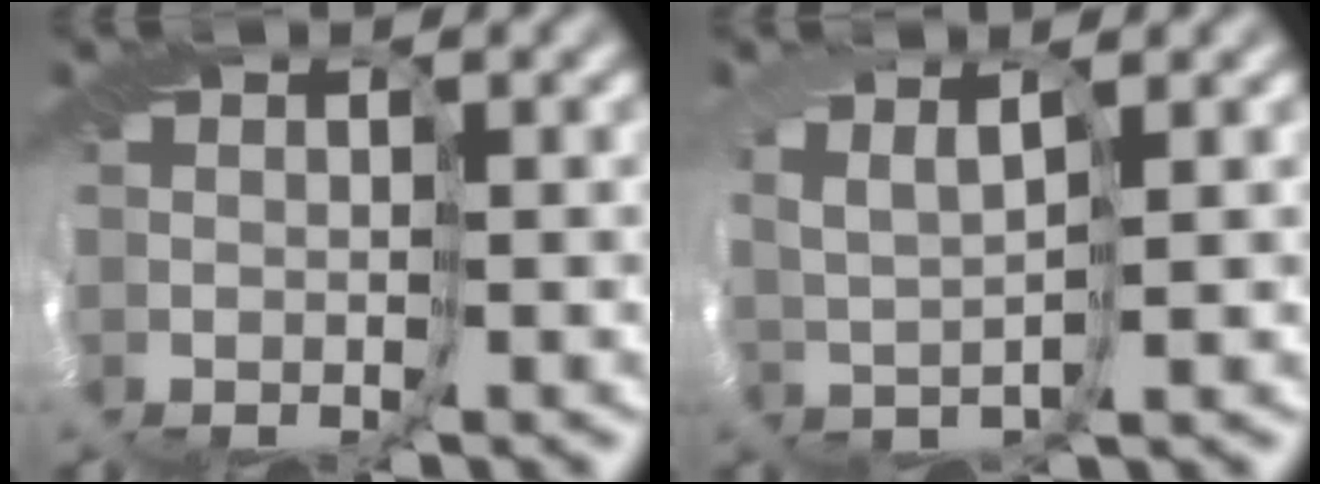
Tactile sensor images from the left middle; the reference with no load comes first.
{"total": 2.6, "force": [2.3, -1.2, -0.4], "torque": [0.008, 0.019, 0.034]}